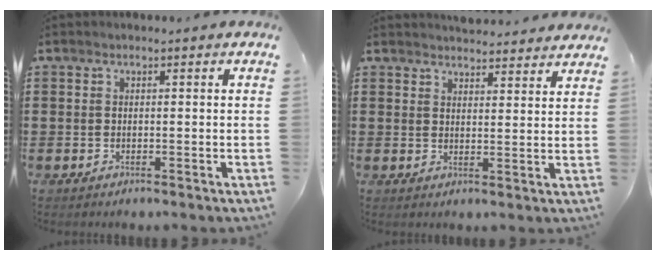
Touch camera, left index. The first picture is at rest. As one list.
[{"total": 3.7, "force": [3.6, 0.2, 0.2], "torque": [-0.007, -0.015, 0.067]}]